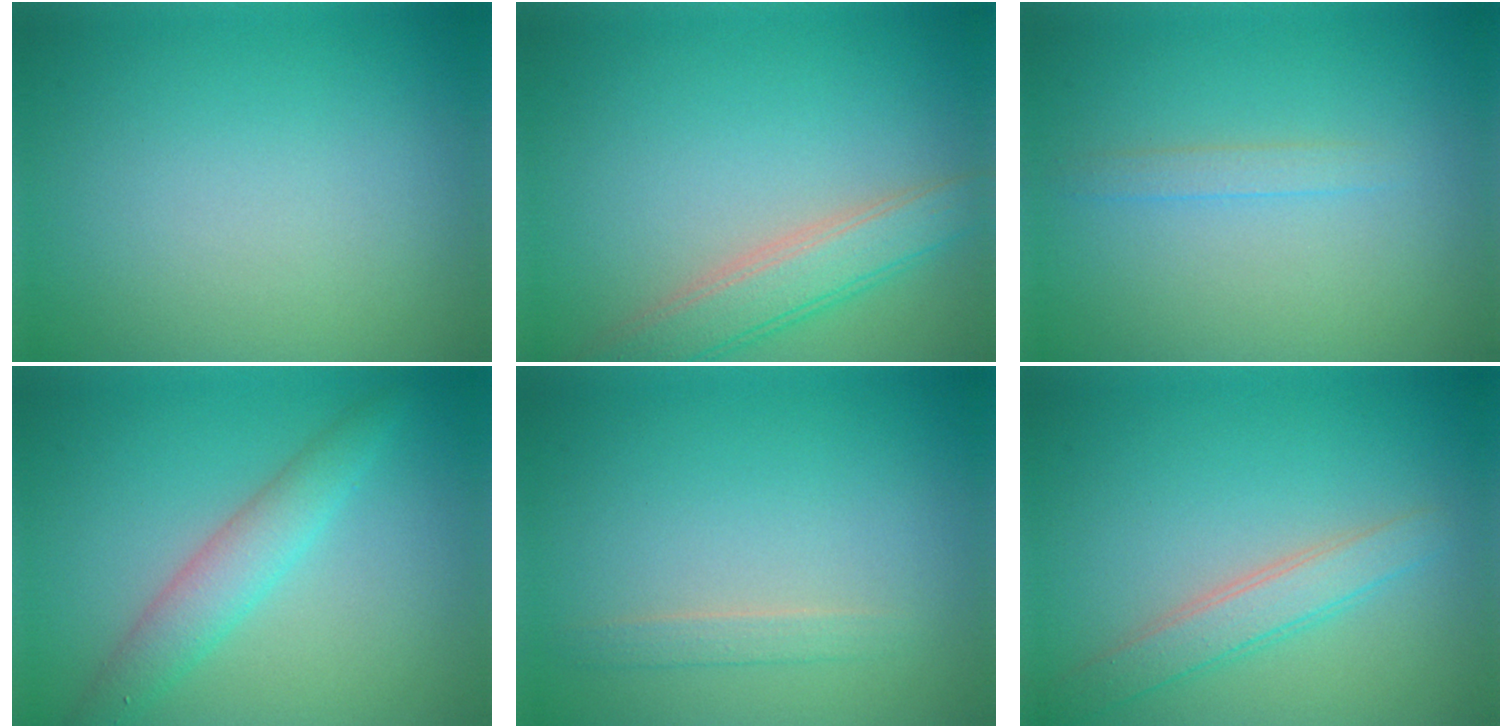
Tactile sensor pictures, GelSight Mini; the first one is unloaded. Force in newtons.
{"total": 4.2, "press": 4.2, "slide": 0.3}
{"total": 1.1, "press": 1.1, "slide": 0.0}
{"total": 3.3, "press": 3.3, "slide": 0.0}
{"total": 1.2, "press": 1.2, "slide": 0.1}
{"total": 2.8, "press": 2.8, "slide": 0.2}